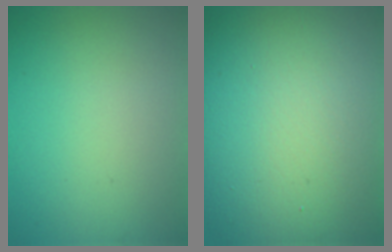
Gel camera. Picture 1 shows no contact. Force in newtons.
{"total": 21.2, "press": 21.2, "slide": 1.4}